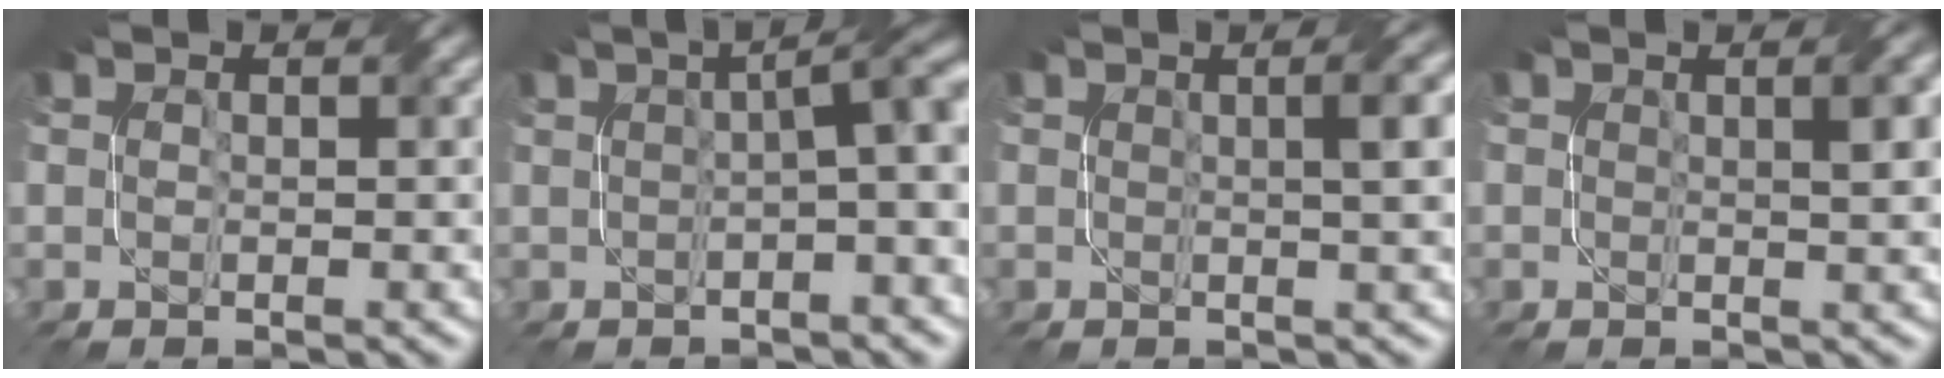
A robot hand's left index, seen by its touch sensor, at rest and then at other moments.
{"total": 6.2, "force": [0.5, 1.9, 5.9], "torque": [-0.035, 0.030, 0.002]}
{"total": 3.2, "force": [0.4, 0.8, 3.1], "torque": [-0.030, 0.016, 0.006]}
{"total": 2.0, "force": [0.4, 0.4, 1.9], "torque": [-0.016, 0.008, 0.006]}